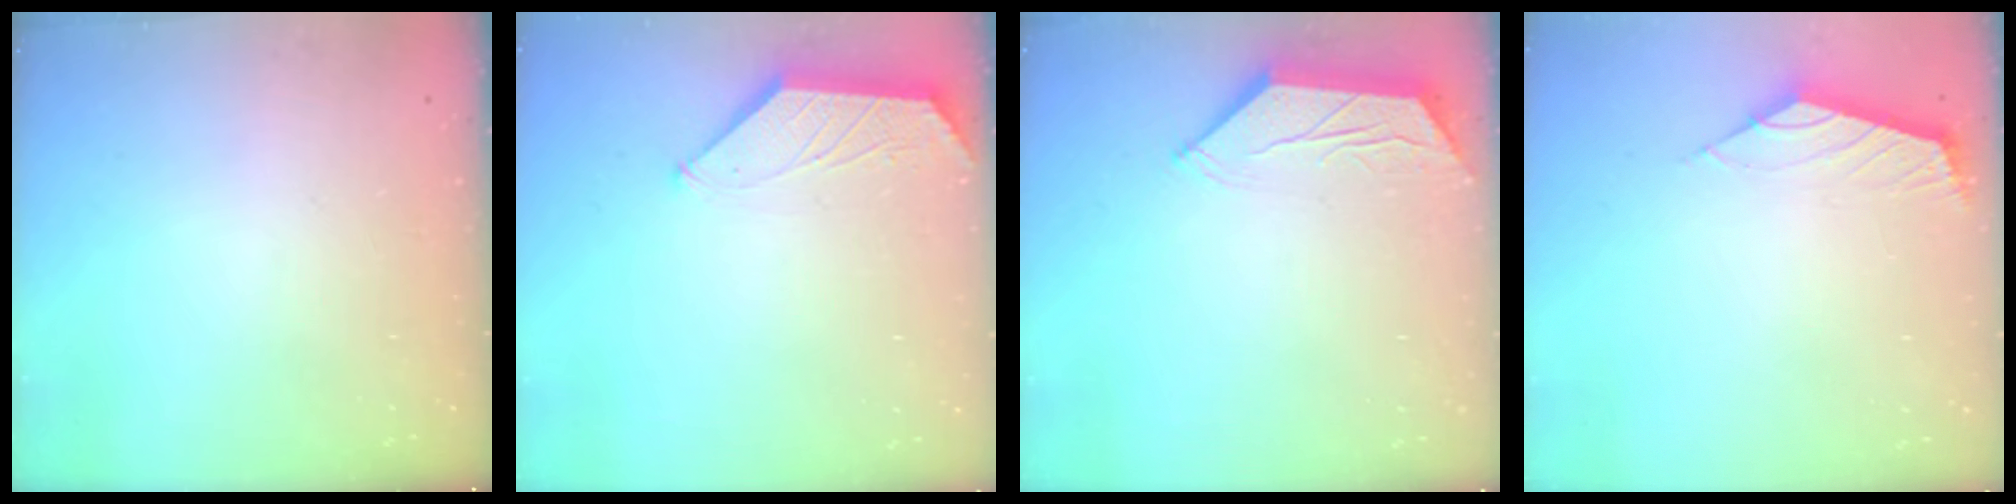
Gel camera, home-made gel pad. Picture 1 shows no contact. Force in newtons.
{"total": 1.1, "press": 1.0, "slide": 0.4}
{"total": 3.5, "press": 3.5, "slide": 0.4}
{"total": 2.4, "press": 2.3, "slide": 0.4}